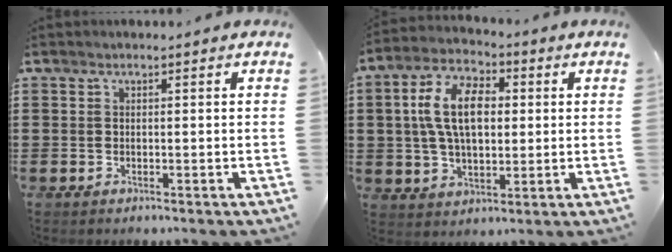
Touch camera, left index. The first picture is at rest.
{"total": 10.4, "force": [1.7, 5.8, 8.4], "torque": [-0.196, 0.011, 0.022]}